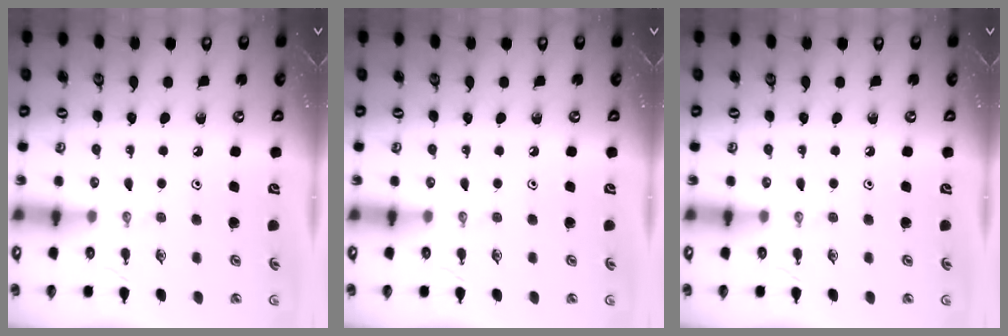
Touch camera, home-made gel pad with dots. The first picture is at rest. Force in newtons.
{"total": 0.0}
{"total": 0.0}